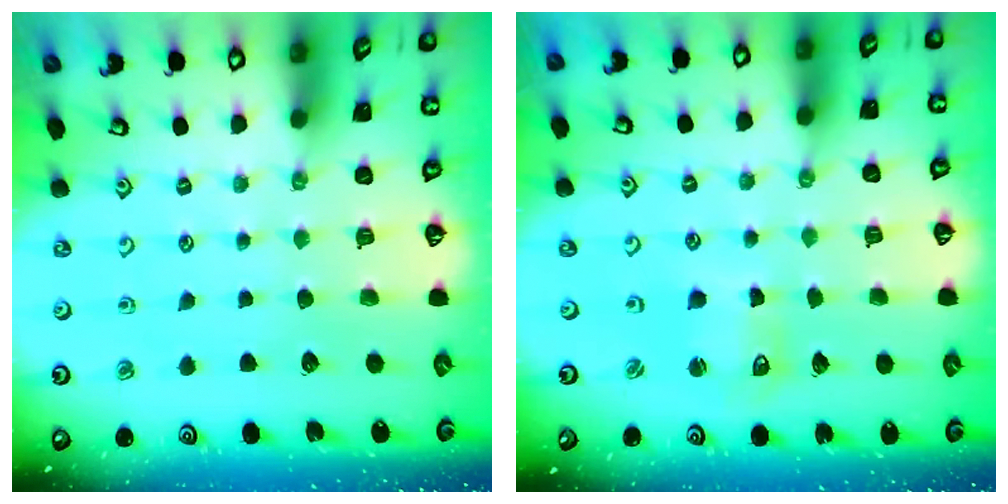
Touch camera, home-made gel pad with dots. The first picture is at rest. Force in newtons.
{"total": 4.4, "press": 4.4, "slide": 0.5}